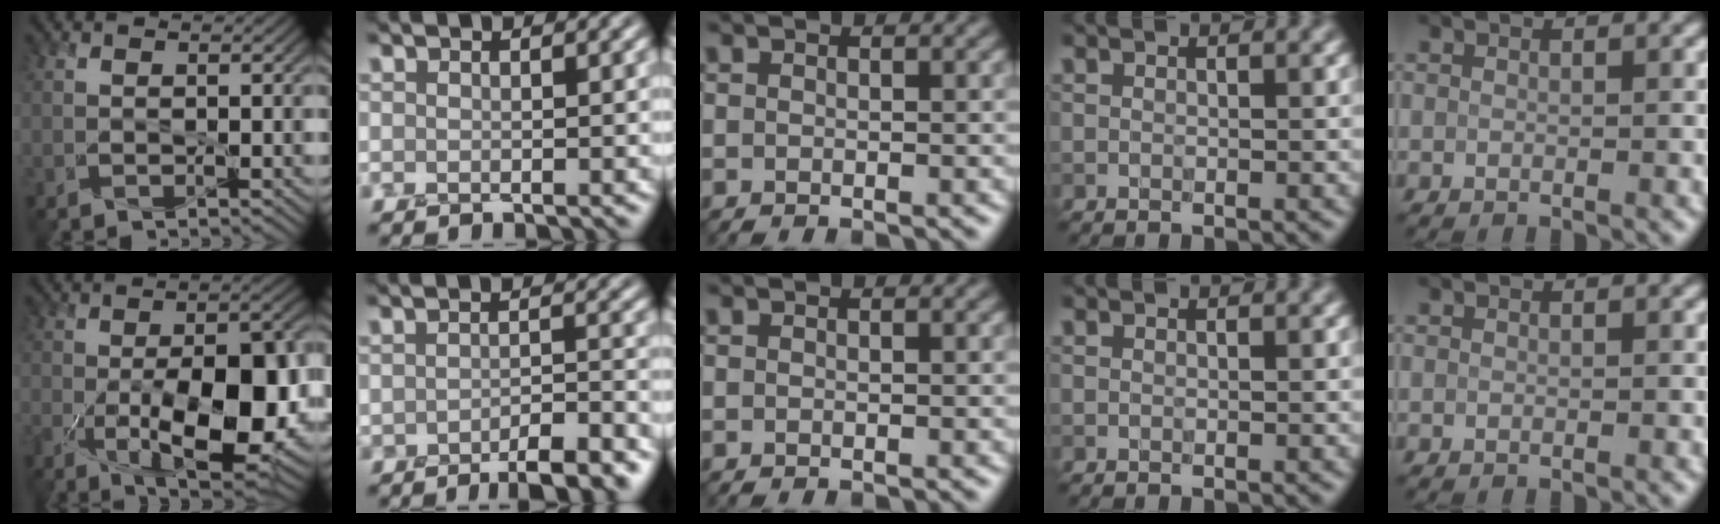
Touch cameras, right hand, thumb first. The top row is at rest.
{"thumb": {"total": 15.5, "force": [-4.7, 6.7, 13.1], "torque": [-0.208, -0.019, -0.074]}, "index": {"total": 5.5, "force": [-3.6, 1.6, 3.9], "torque": [-0.053, -0.007, -0.049]}}